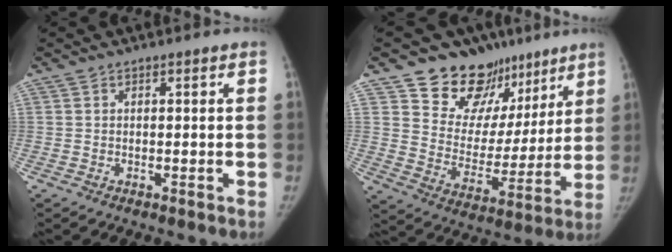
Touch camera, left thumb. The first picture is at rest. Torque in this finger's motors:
{"motor_torque": [0.03, 0.14, 0.36, -0.16, 0.00]}